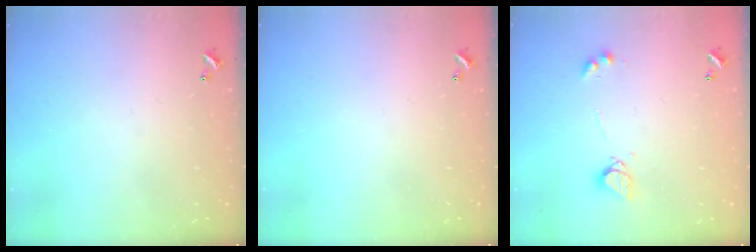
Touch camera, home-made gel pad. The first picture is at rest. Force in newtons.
{"total": 0.0}
{"total": 2.7, "press": 2.6, "slide": 0.5}